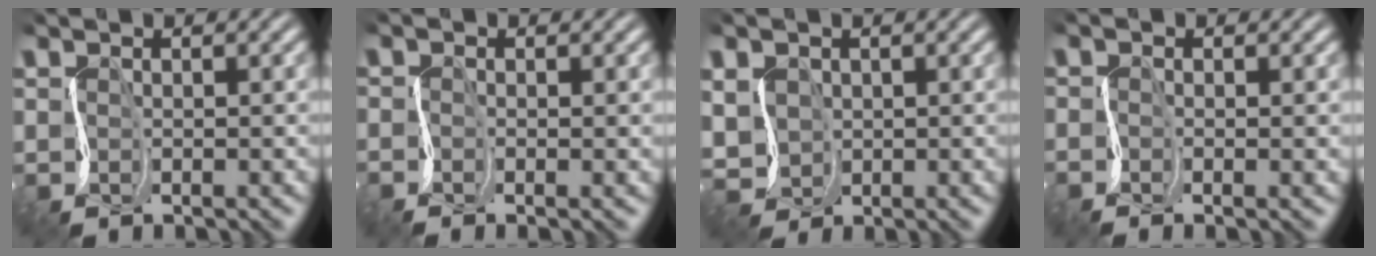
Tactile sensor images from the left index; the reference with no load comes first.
{"total": 0.7, "force": [-0.3, -0.1, 0.6], "torque": [-0.001, 0.005, -0.016]}
{"total": 2.2, "force": [0.5, 1.9, 1.0], "torque": [-0.031, -0.002, 0.008]}
{"total": 1.0, "force": [-0.3, 0.0, 0.9], "torque": [-0.002, 0.005, -0.018]}